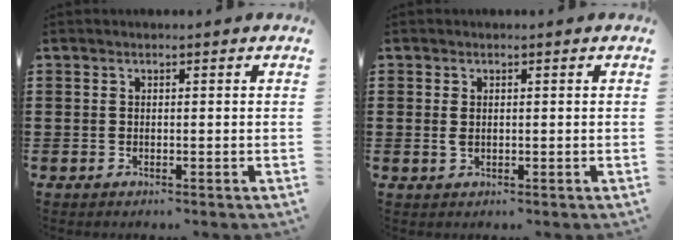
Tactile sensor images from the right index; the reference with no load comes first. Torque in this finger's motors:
{"motor_torque": [0.02, 0.02, 0.01, 0.04]}